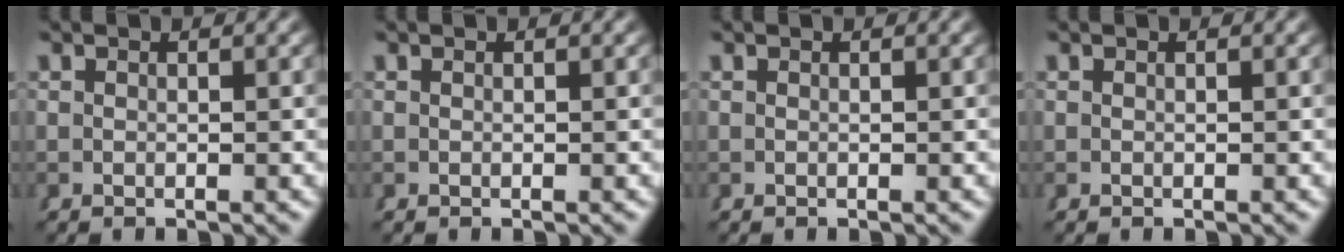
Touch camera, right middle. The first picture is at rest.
{"total": 0.0}
{"total": 0.0}
{"total": 0.0}